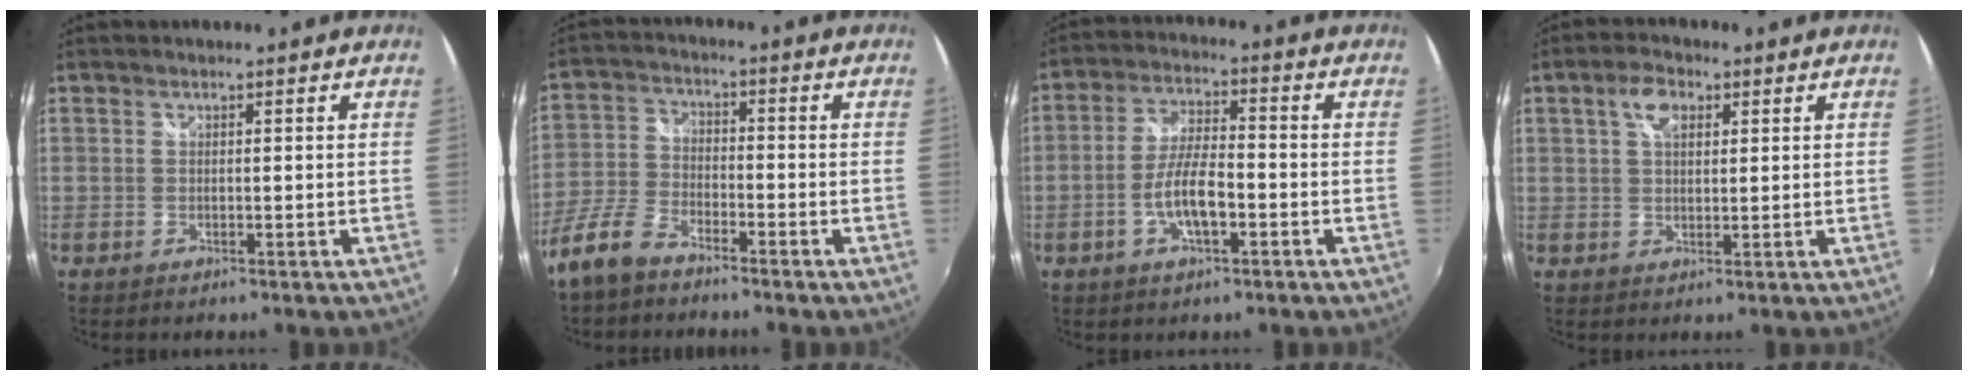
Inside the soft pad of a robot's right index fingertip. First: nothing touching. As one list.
[{"total": 7.7, "force": [-5.9, 2.9, 3.9], "torque": [-0.096, 0.003, -0.122]}, {"total": 7.6, "force": [-2.6, 2.3, 6.8], "torque": [-0.136, 0.007, -0.047]}, {"total": 4.7, "force": [1.9, 2.6, 3.4], "torque": [-0.060, 0.012, 0.033]}]